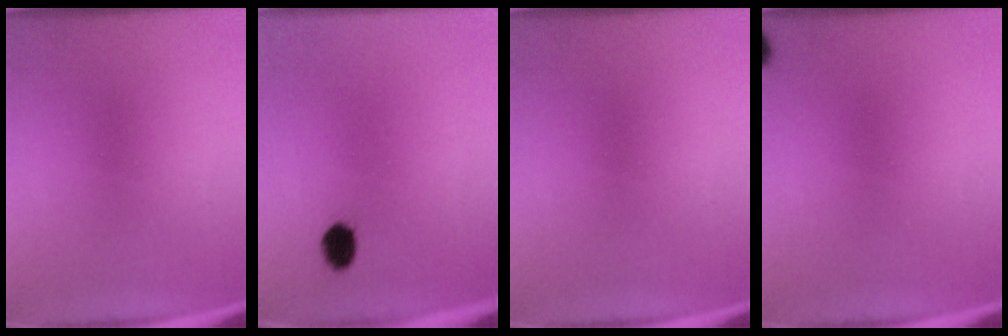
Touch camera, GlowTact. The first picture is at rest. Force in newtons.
{"total": 3.7}
{"total": 0.0}
{"total": 2.5}